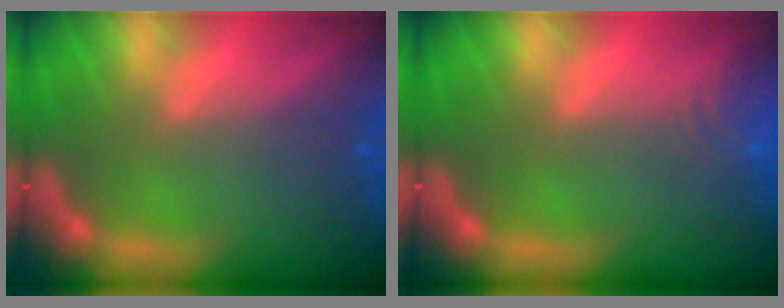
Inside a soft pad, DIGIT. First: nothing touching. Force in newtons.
{"total": 3.0}